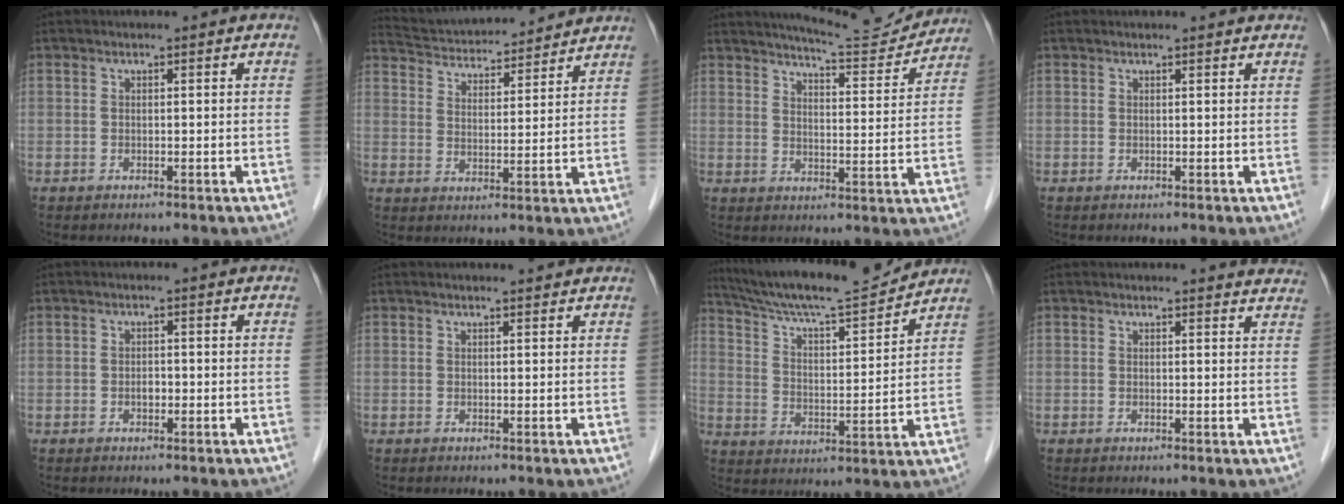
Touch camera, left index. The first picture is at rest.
{"total": 15.2, "force": [14.4, 2.3, 4.1], "torque": [-0.072, 0.027, 0.221]}
{"total": 11.4, "force": [11.1, 0.6, 2.4], "torque": [-0.036, -0.008, 0.148]}
{"total": 2.1, "force": [2.1, 0.3, 0.3], "torque": [-0.011, 0.007, 0.020]}
{"total": 1.1, "force": [-0.3, 0.7, 0.7], "torque": [-0.014, 0.002, -0.006]}
{"total": 2.0, "force": [2.0, 0.1, 0.4], "torque": [-0.010, 0.005, 0.026]}
{"total": 16.0, "force": [15.0, 0.6, 5.6], "torque": [-0.107, 0.002, 0.242]}
{"total": 7.6, "force": [7.5, 1.1, 0.8], "torque": [0.018, -0.013, 0.051]}